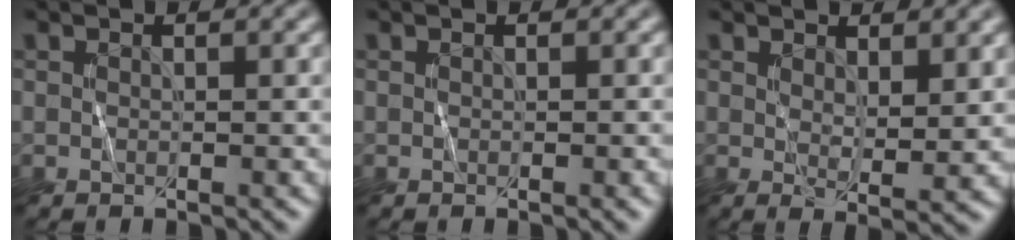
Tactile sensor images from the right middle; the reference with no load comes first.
{"total": 0.7, "force": [-0.1, 0.1, 0.7], "torque": [-0.009, -0.001, -0.001]}
{"total": 2.9, "force": [1.5, 0.8, 2.3], "torque": [-0.040, -0.012, 0.027]}